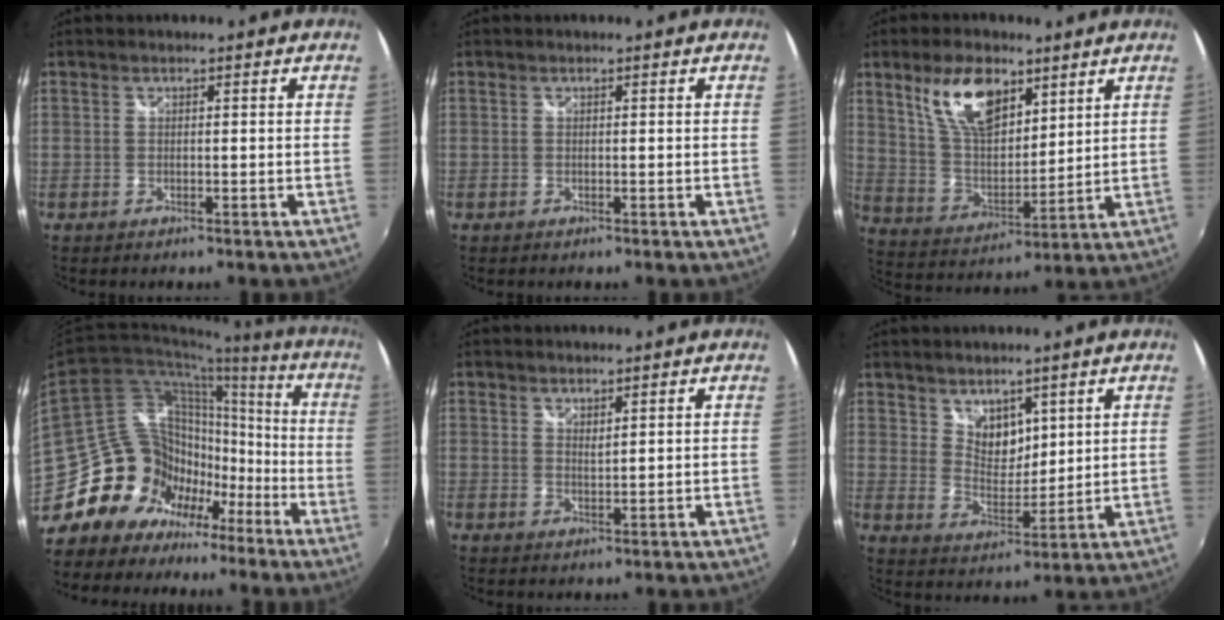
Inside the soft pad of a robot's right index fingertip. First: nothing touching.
{"total": 0.0}
{"total": 13.8, "force": [7.8, 6.7, 9.1], "torque": [-0.167, 0.010, 0.157]}
{"total": 23.4, "force": [-13.9, 16.3, 9.5], "torque": [-0.194, 0.039, -0.221]}
{"total": 2.4, "force": [2.1, 0.3, 1.1], "torque": [-0.019, -0.001, 0.034]}
{"total": 6.2, "force": [4.4, 3.6, 2.4], "torque": [-0.026, -0.002, 0.083]}